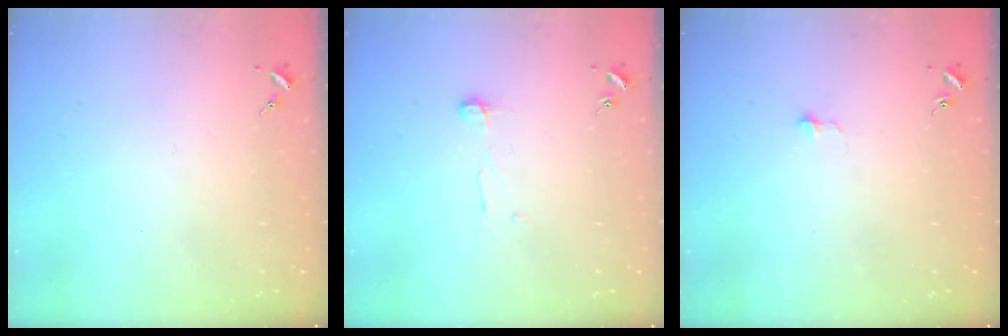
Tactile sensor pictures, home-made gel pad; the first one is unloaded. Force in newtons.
{"total": 4.8, "press": 4.8, "slide": 0.5}
{"total": 3.5, "press": 3.5, "slide": 0.3}